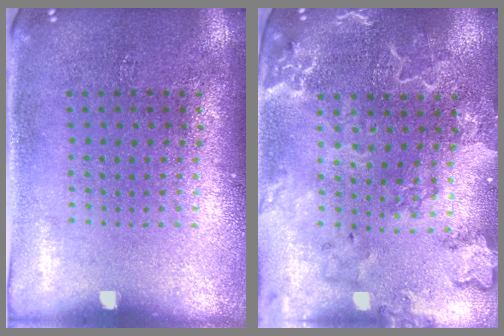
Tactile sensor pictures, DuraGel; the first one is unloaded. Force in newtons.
{"total": 2.7, "press": 2.6, "slide": 0.8}